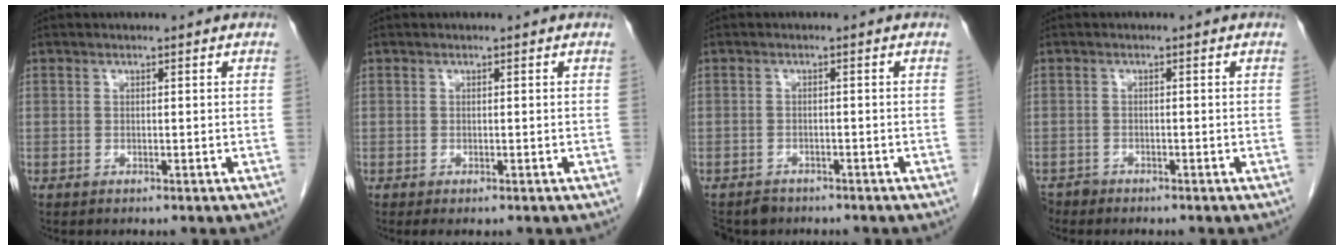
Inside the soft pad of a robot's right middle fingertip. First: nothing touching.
{"total": 0.8, "force": [-0.5, 0.3, 0.6], "torque": [-0.006, -0.003, -0.003]}
{"total": 4.3, "force": [-3.5, 2.5, 0.4], "torque": [-0.006, -0.002, -0.058]}
{"total": 1.7, "force": [-1.5, 0.6, -0.2], "torque": [0.001, -0.002, -0.027]}